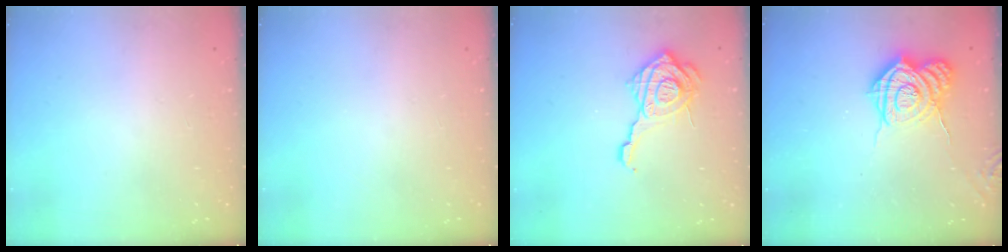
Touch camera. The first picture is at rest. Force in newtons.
{"total": 0.0}
{"total": 14.8, "press": 14.7, "slide": 1.5}
{"total": 11.4, "press": 11.3, "slide": 1.0}